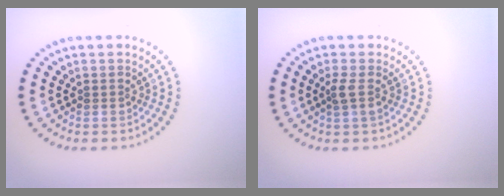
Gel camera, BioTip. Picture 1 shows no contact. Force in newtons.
{"total": 1.3, "press": 1.1, "slide": 0.6}